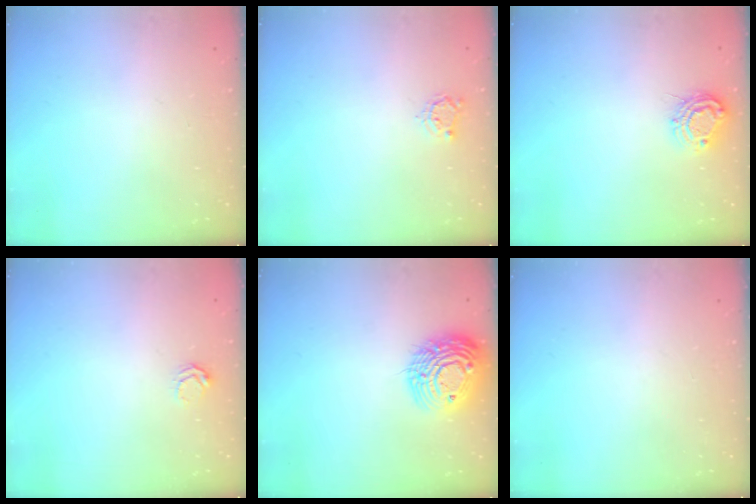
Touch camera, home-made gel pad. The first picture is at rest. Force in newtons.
{"total": 3.8, "press": 3.8, "slide": 0.4}
{"total": 8.8, "press": 8.8, "slide": 0.5}
{"total": 4.1, "press": 4.1, "slide": 0.4}
{"total": 16.9, "press": 16.8, "slide": 1.5}
{"total": 0.0}